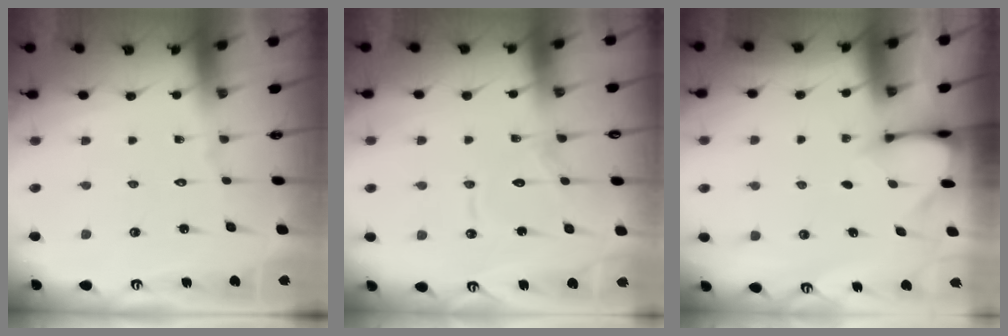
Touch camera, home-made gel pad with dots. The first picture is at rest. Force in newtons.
{"total": 10.6, "press": 10.6, "slide": 0.9}
{"total": 3.2, "press": 3.2, "slide": 0.3}